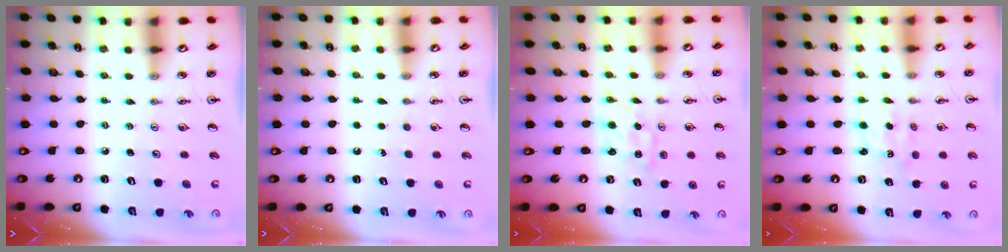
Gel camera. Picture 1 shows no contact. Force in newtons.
{"total": 1.5, "press": 1.5, "slide": 0.1}
{"total": 1.5, "press": 1.5, "slide": 0.1}
{"total": 2.3, "press": 2.3, "slide": 0.5}